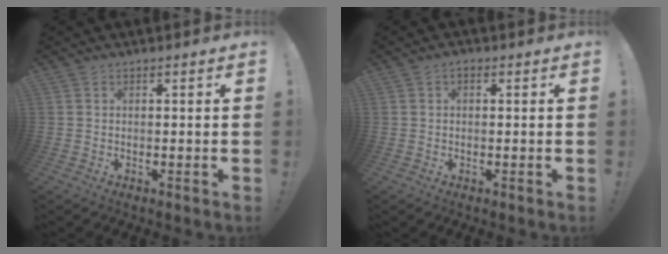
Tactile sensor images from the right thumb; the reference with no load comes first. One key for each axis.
{"total": 0.7, "fx": 0.0, "fy": 0.4, "fz": 0.6, "tx": -0.006, "ty": 0.000, "tz": -0.003}